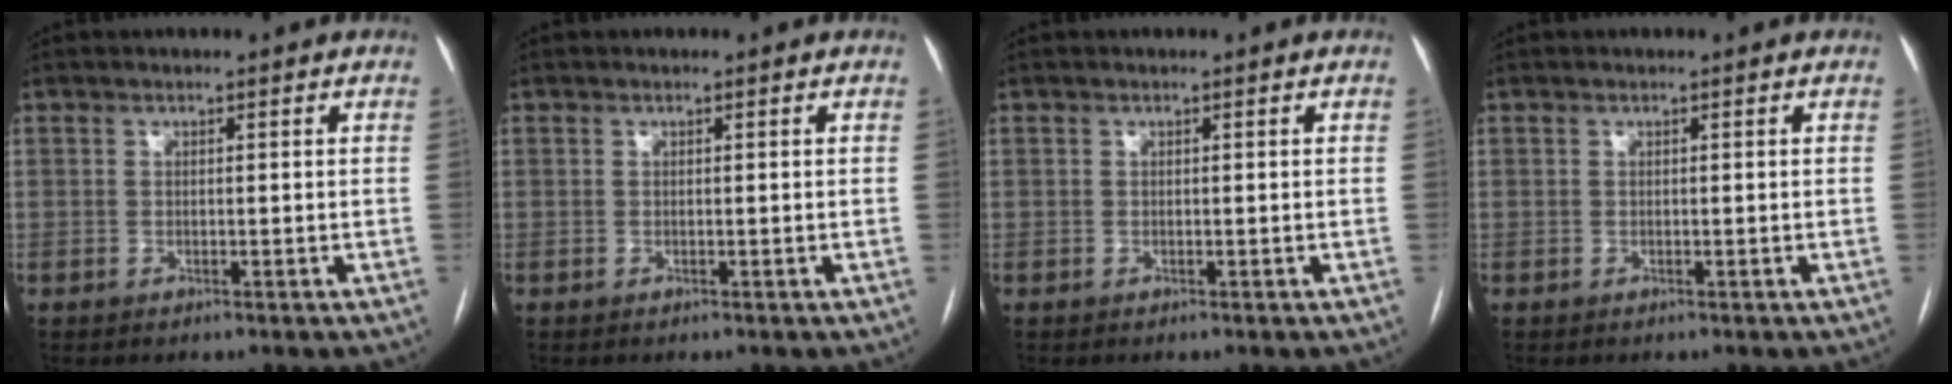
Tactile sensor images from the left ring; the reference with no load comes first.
{"total": 0.0}
{"total": 0.0}
{"total": 0.0}